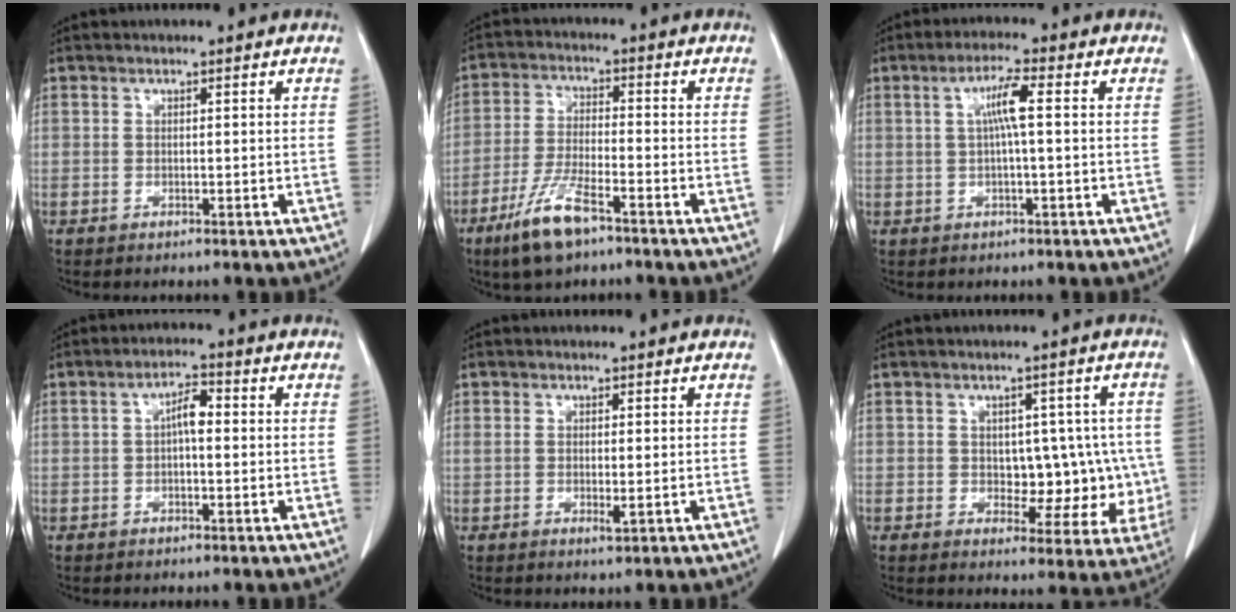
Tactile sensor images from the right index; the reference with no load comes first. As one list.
[{"total": 8.5, "force": [-5.6, 1.9, 6.2], "torque": [-0.131, -0.013, -0.102]}, {"total": 4.3, "force": [0.7, 0.1, 4.3], "torque": [-0.080, 0.010, 0.014]}, {"total": 3.3, "force": [0.2, 1.2, 3.1], "torque": [-0.054, 0.014, 0.002]}, {"total": 1.5, "force": [-0.1, 0.4, 1.5], "torque": [-0.030, -0.007, 0.002]}, {"total": 8.3, "force": [-0.1, 5.3, 6.3], "torque": [-0.053, 0.020, 0.012]}]